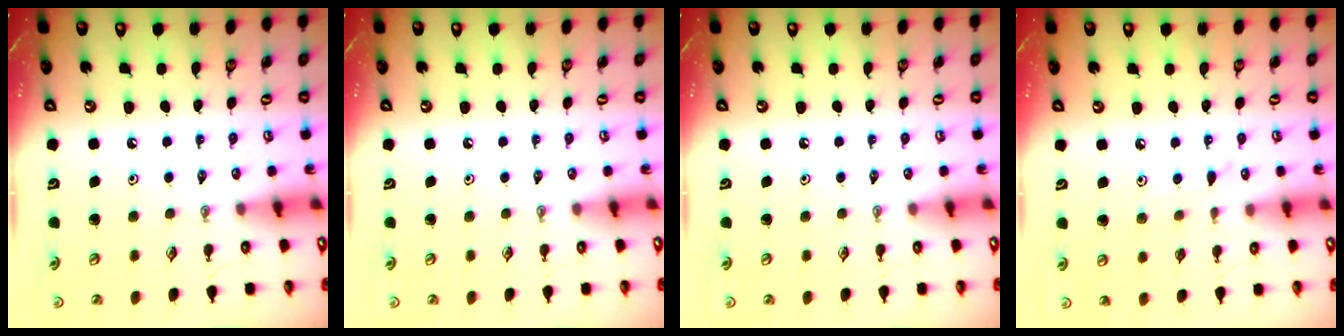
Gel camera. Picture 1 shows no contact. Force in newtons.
{"total": 0.0}
{"total": 0.0}
{"total": 5.6, "press": 5.6, "slide": 0.6}